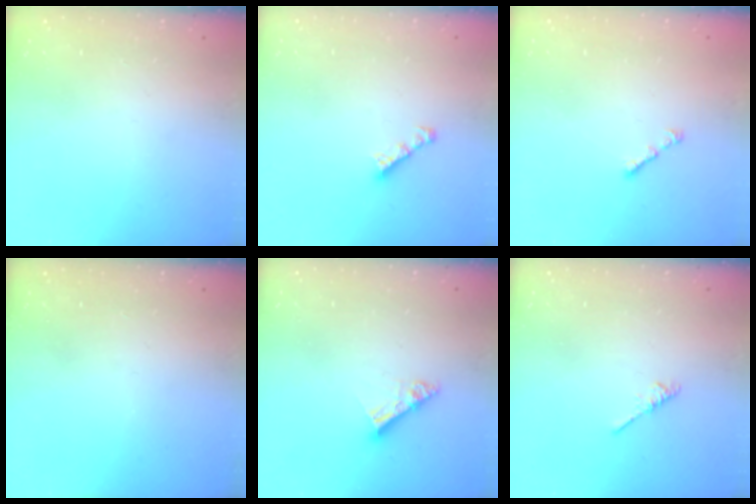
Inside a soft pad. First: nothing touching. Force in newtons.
{"total": 2.4, "press": 2.4, "slide": 0.1}
{"total": 0.9, "press": 0.8, "slide": 0.5}
{"total": 0.0}
{"total": 5.2, "press": 5.2, "slide": 0.1}
{"total": 1.9, "press": 1.8, "slide": 0.5}